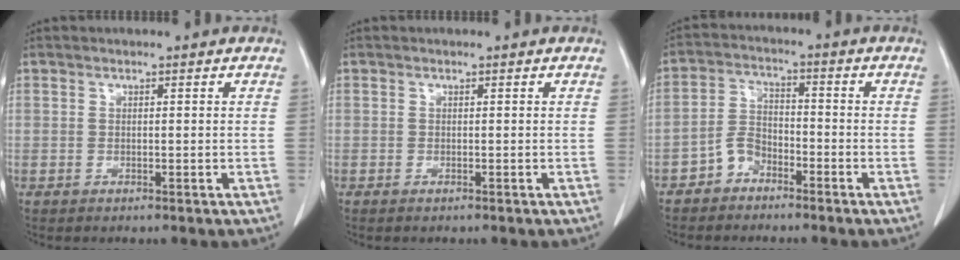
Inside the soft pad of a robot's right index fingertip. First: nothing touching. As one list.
[{"total": 0.0}, {"total": 4.4, "force": [-3.1, 2.8, 1.6], "torque": [-0.032, 0.010, -0.062]}]